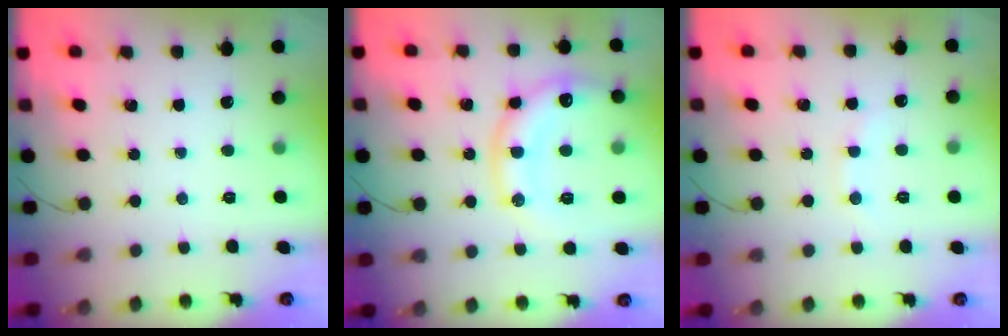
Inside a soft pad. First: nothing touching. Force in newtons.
{"total": 15.8, "press": 15.7, "slide": 1.5}
{"total": 6.0, "press": 5.8, "slide": 1.6}